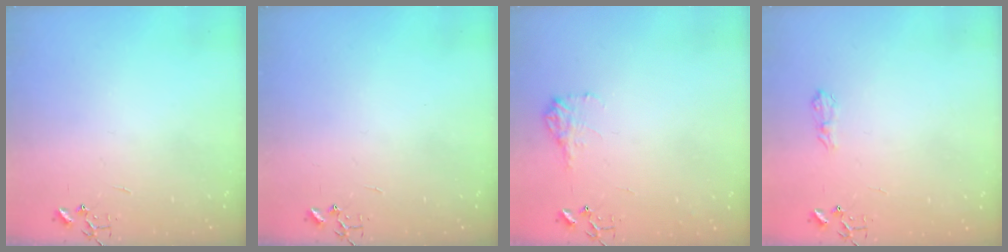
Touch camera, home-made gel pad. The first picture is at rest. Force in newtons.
{"total": 0.0}
{"total": 9.3, "press": 9.3, "slide": 0.3}
{"total": 7.0, "press": 6.9, "slide": 0.9}